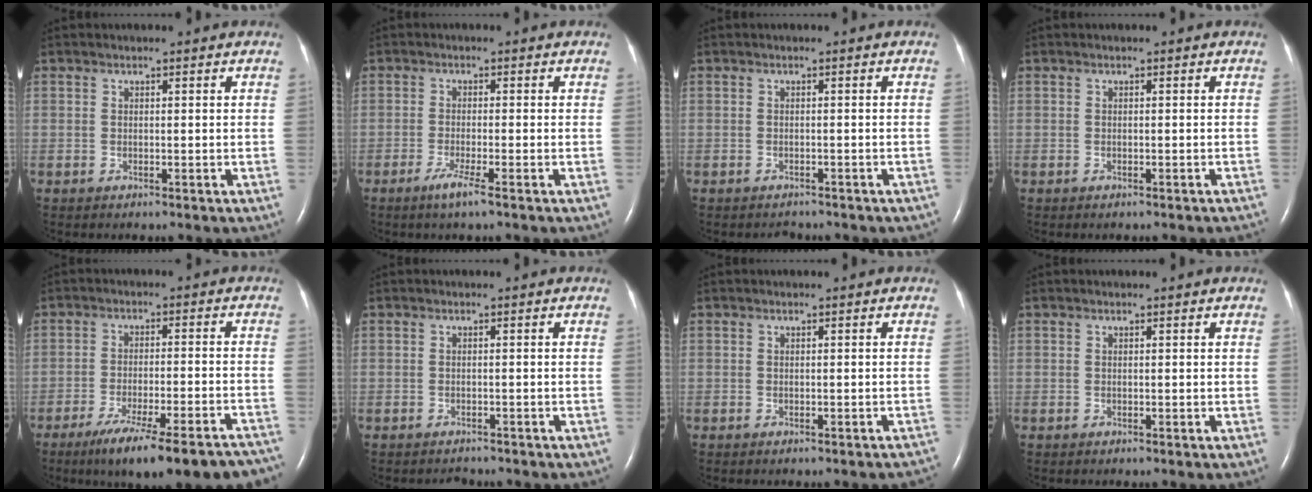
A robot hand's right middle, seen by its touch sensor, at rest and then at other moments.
{"total": 3.1, "force": [-1.9, -0.3, 2.4], "torque": [-0.054, -0.010, -0.039]}
{"total": 2.7, "force": [-2.4, 1.1, 0.7], "torque": [-0.014, -0.002, -0.023]}
{"total": 2.4, "force": [-2.0, 0.6, 1.1], "torque": [-0.009, -0.005, -0.023]}
{"total": 20.4, "force": [-16.7, 2.9, 11.5], "torque": [-0.110, -0.008, -0.229]}
{"total": 2.0, "force": [-1.8, 0.7, 0.4], "torque": [-0.011, -0.002, -0.018]}
{"total": 3.6, "force": [-3.2, 1.0, 1.4], "torque": [-0.004, -0.002, -0.034]}
{"total": 0.0}